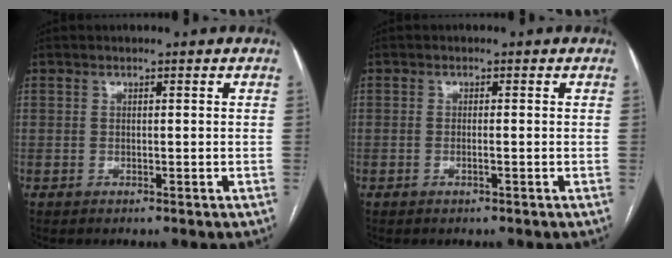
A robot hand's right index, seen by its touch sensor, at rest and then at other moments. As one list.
[{"total": 0.8, "force": [-0.3, 0.0, 0.7], "torque": [-0.015, 0.000, -0.004]}]